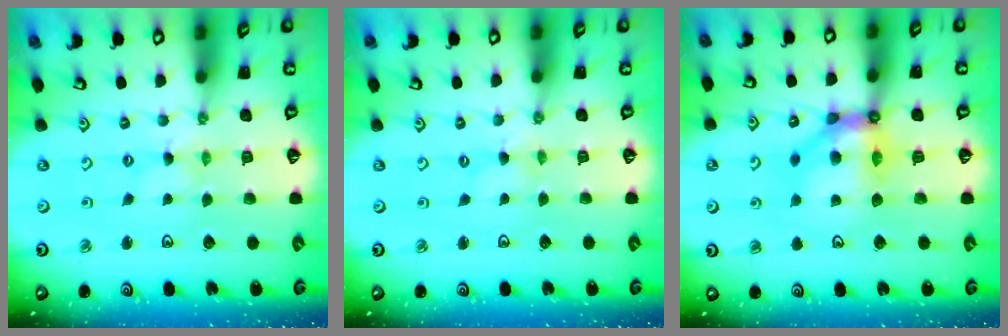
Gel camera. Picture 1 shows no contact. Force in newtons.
{"total": 0.0}
{"total": 10.4, "press": 10.3, "slide": 1.1}